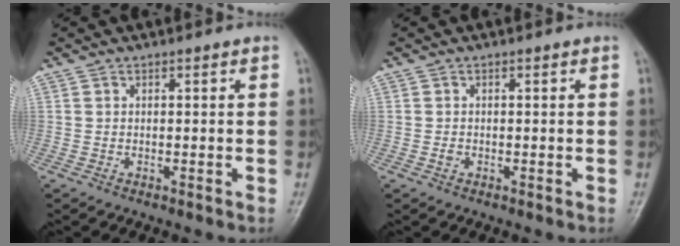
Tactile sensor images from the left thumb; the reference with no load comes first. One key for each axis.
{"total": 0.7, "fx": -0.2, "fy": 0.6, "fz": 0.4, "tx": -0.005, "ty": 0.001, "tz": -0.005}